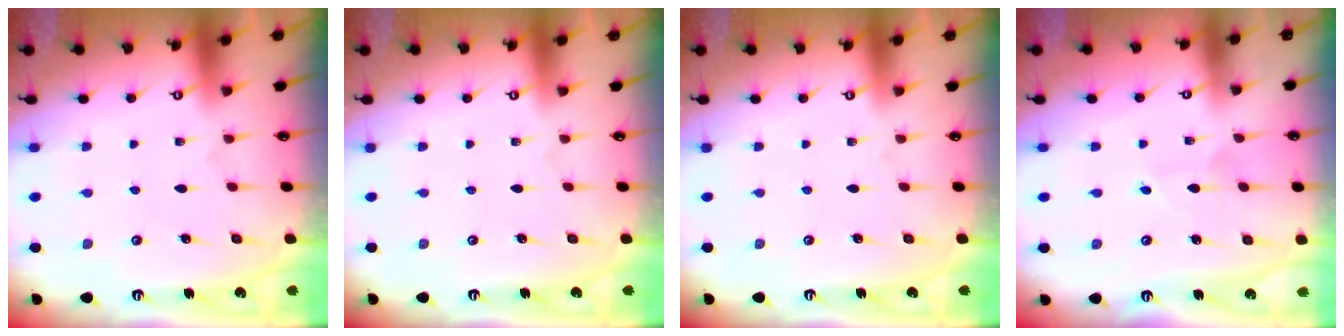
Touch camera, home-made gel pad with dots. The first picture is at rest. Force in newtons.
{"total": 0.0}
{"total": 0.0}
{"total": 3.0, "press": 2.9, "slide": 0.3}